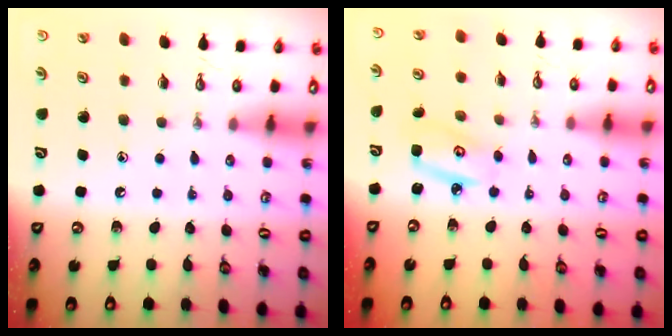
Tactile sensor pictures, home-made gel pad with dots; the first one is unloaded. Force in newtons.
{"total": 4.3, "press": 4.3, "slide": 0.3}